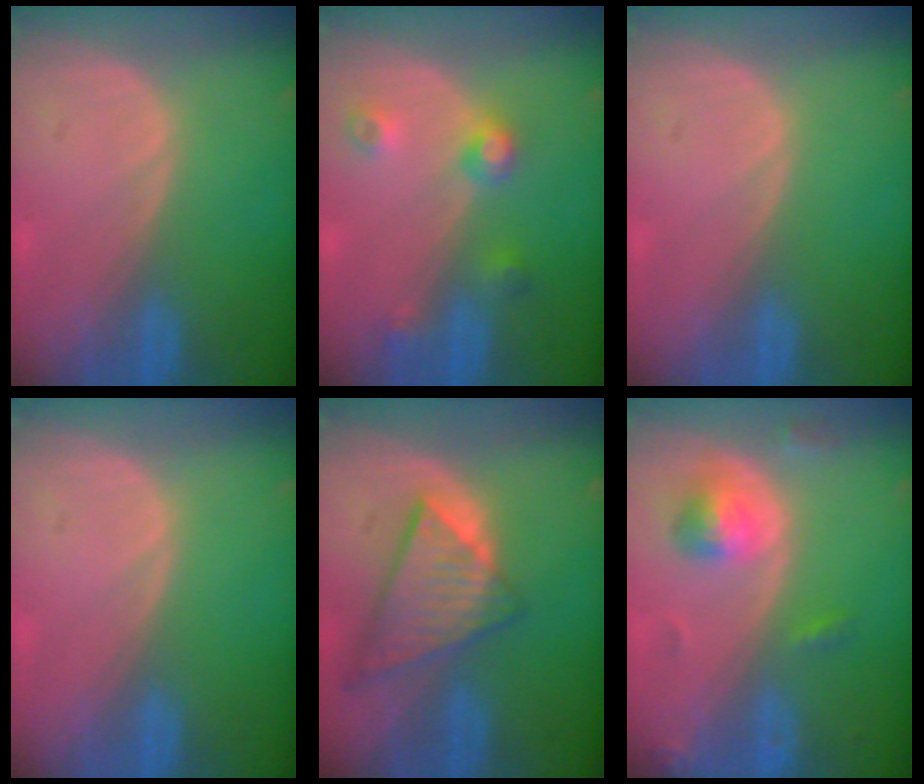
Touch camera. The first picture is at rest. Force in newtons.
{"total": 4.5, "press": 4.0, "slide": 2.1}
{"total": 0.0}
{"total": 0.0}
{"total": 9.0, "press": 7.8, "slide": 4.4}
{"total": 4.8, "press": 4.8, "slide": 0.7}